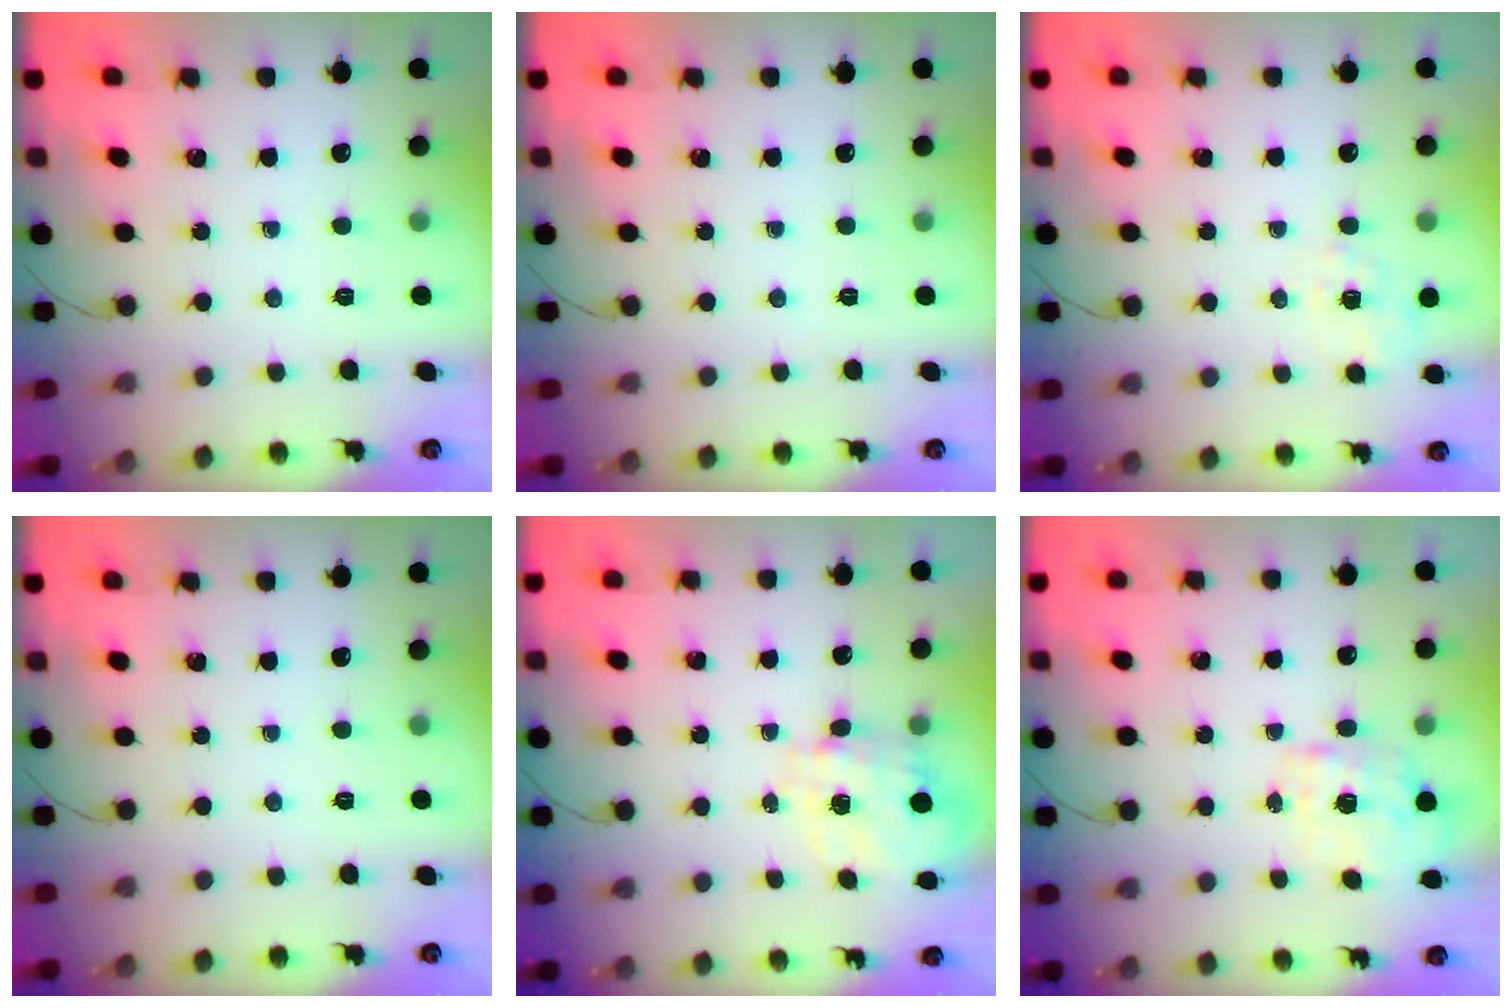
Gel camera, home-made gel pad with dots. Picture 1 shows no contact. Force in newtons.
{"total": 0.0}
{"total": 2.5, "press": 1.8, "slide": 1.7}
{"total": 0.0}
{"total": 3.5, "press": 3.4, "slide": 1.0}
{"total": 2.2, "press": 2.1, "slide": 0.4}